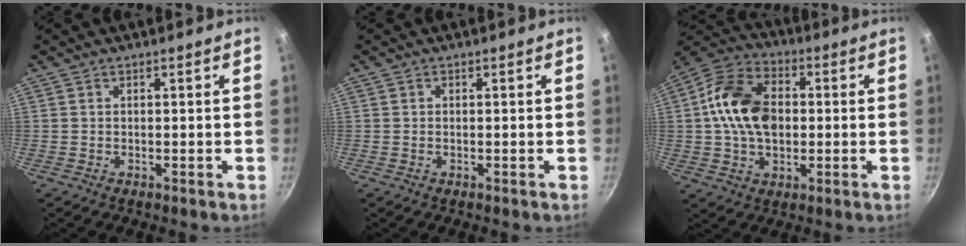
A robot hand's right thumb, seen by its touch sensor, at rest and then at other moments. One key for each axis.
{"total": 0.0}
{"total": 15.3, "fx": 0.8, "fy": 10.6, "fz": 11.0, "tx": -0.173, "ty": 0.021, "tz": -0.004}